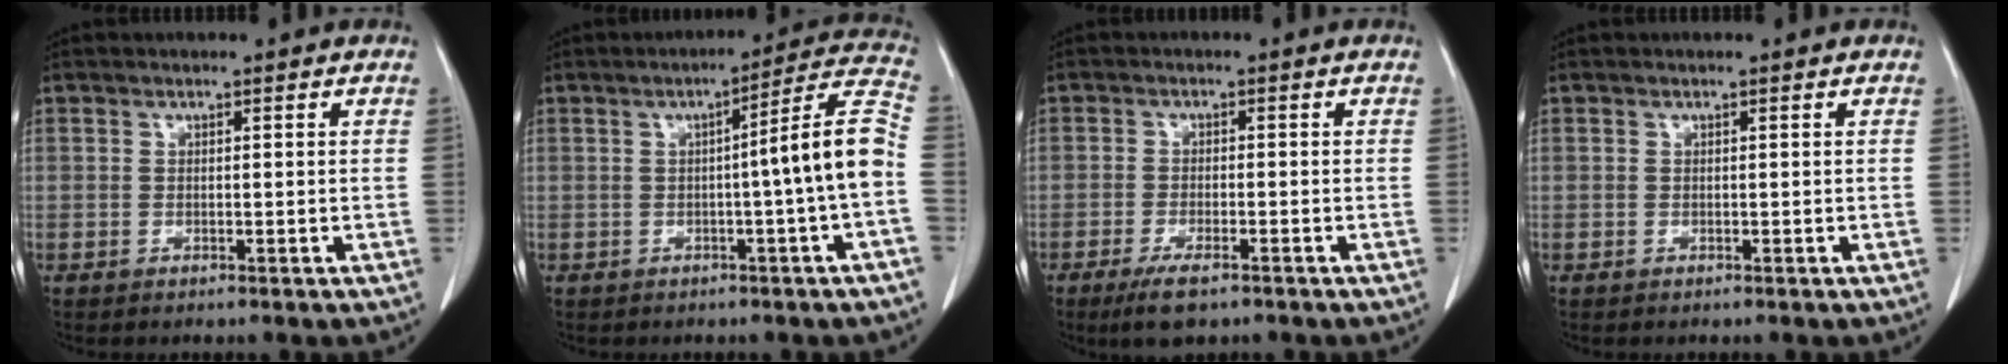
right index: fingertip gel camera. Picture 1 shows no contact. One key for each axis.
{"total": 9.8, "fx": -1.3, "fy": -1.4, "fz": 9.6, "tx": -0.126, "ty": 0.018, "tz": -0.022}
{"total": 5.2, "fx": -3.5, "fy": 1.2, "fz": 3.6, "tx": -0.069, "ty": -0.010, "tz": -0.056}
{"total": 0.0}